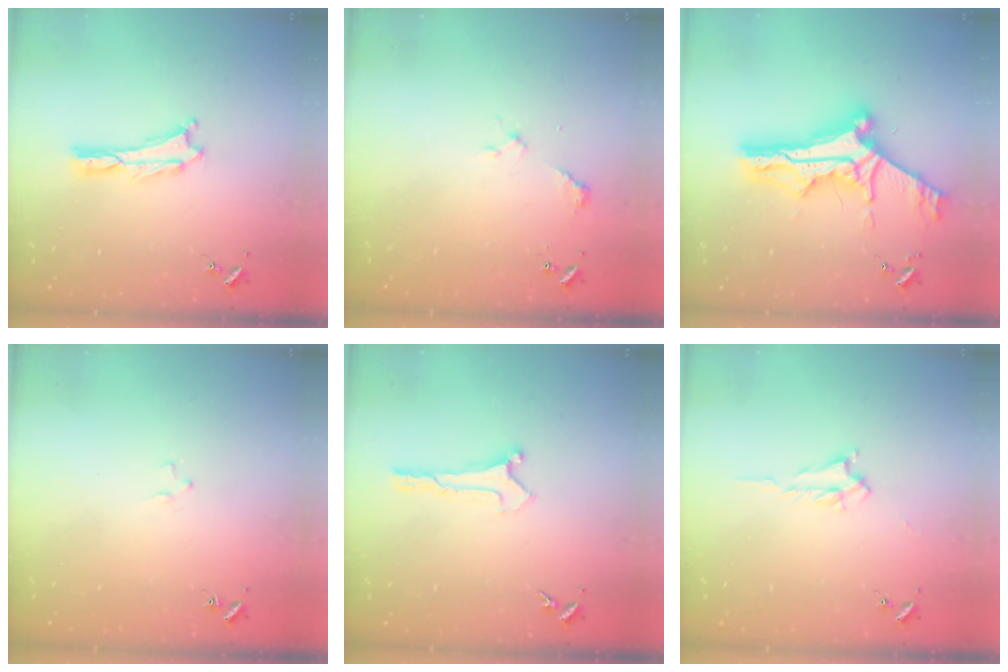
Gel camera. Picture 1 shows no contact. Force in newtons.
{"total": 2.3, "press": 2.3, "slide": 0.1}
{"total": 11.7, "press": 11.6, "slide": 1.2}
{"total": 1.2, "press": 1.2, "slide": 0.2}
{"total": 0.0}
{"total": 1.7, "press": 1.7, "slide": 0.3}